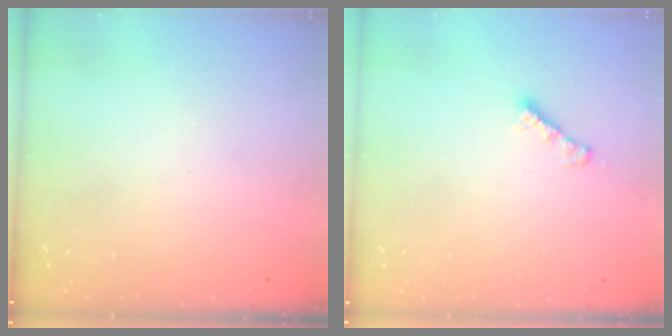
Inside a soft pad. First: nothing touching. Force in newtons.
{"total": 2.7, "press": 2.7, "slide": 0.3}